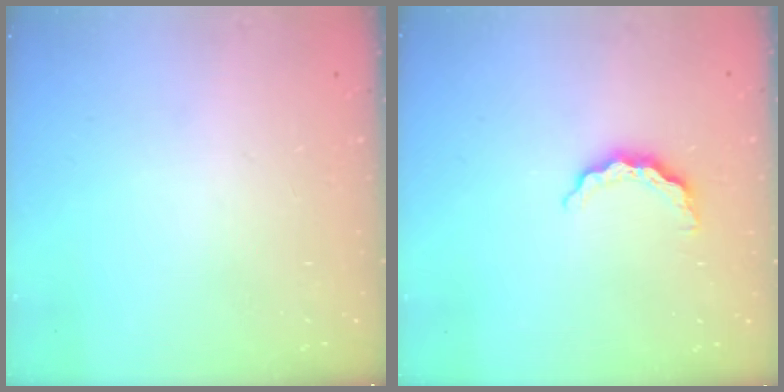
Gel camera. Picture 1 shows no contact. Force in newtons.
{"total": 5.6, "press": 5.6, "slide": 0.7}